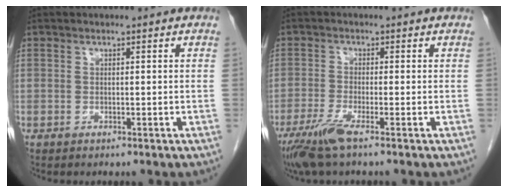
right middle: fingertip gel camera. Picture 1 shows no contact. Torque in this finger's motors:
{"motor_torque": [1.14, -0.76, 0.12, 0.08]}